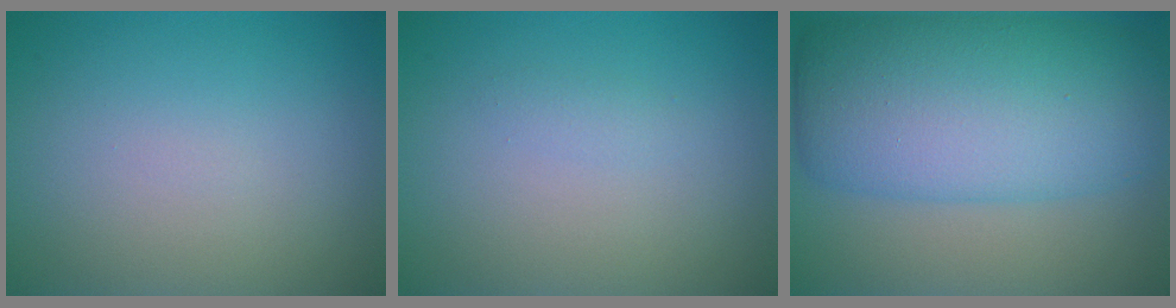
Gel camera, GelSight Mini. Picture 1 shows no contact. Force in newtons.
{"total": 0.6, "press": 0.6, "slide": 0.0}
{"total": 11.8, "press": 11.8, "slide": 0.2}